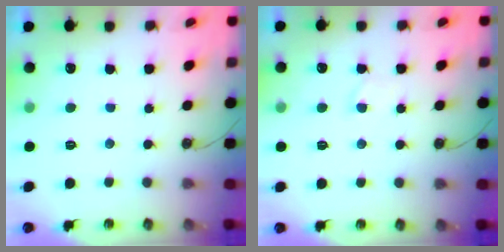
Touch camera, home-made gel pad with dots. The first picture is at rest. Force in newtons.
{"total": 2.7, "press": 2.7, "slide": 0.4}